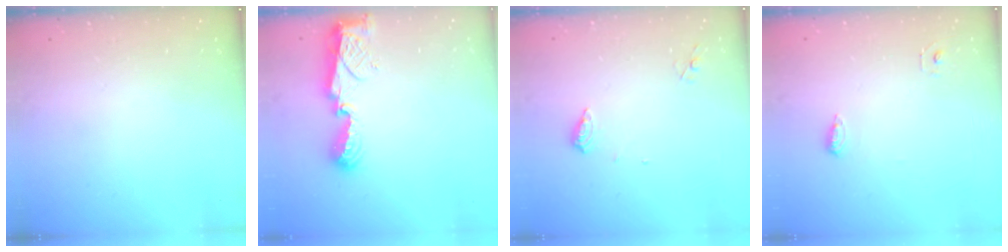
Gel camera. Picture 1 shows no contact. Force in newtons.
{"total": 8.1, "press": 8.1, "slide": 0.9}
{"total": 6.3, "press": 6.2, "slide": 0.6}
{"total": 5.4, "press": 5.3, "slide": 1.2}